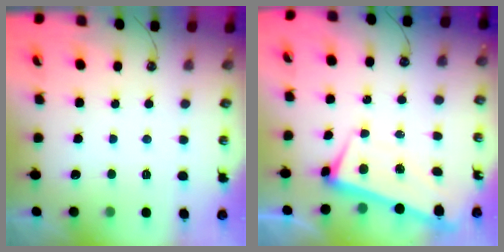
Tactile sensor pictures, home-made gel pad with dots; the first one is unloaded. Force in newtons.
{"total": 2.0, "press": 1.1, "slide": 1.7}